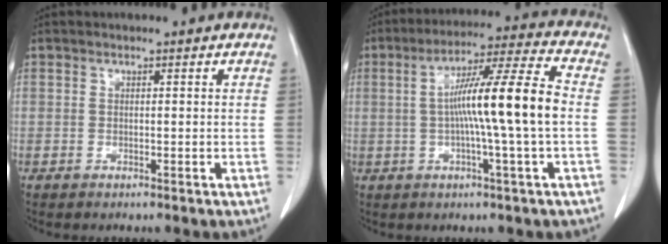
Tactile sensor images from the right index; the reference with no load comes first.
{"total": 12.8, "force": [-0.5, -1.2, 12.7], "torque": [-0.214, 0.013, -0.016]}